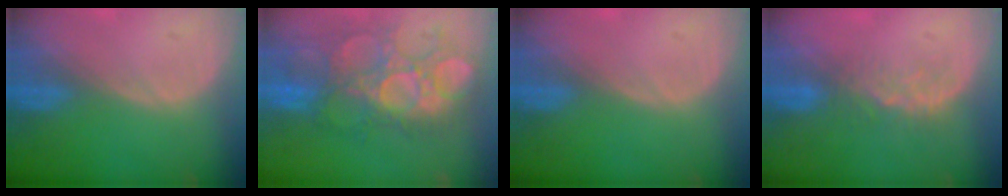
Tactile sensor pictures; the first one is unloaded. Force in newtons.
{"total": 11.2, "press": 10.8, "slide": 3.1}
{"total": 0.0}
{"total": 4.1, "press": 3.5, "slide": 2.1}